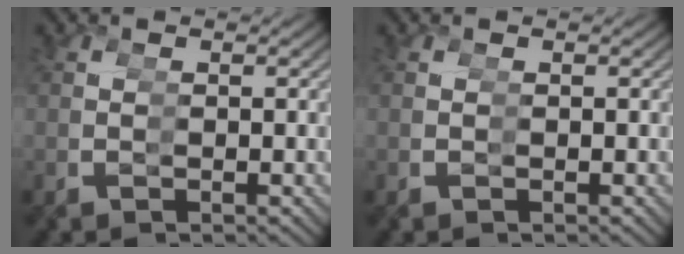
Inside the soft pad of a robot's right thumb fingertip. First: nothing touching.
{"total": 0.0}